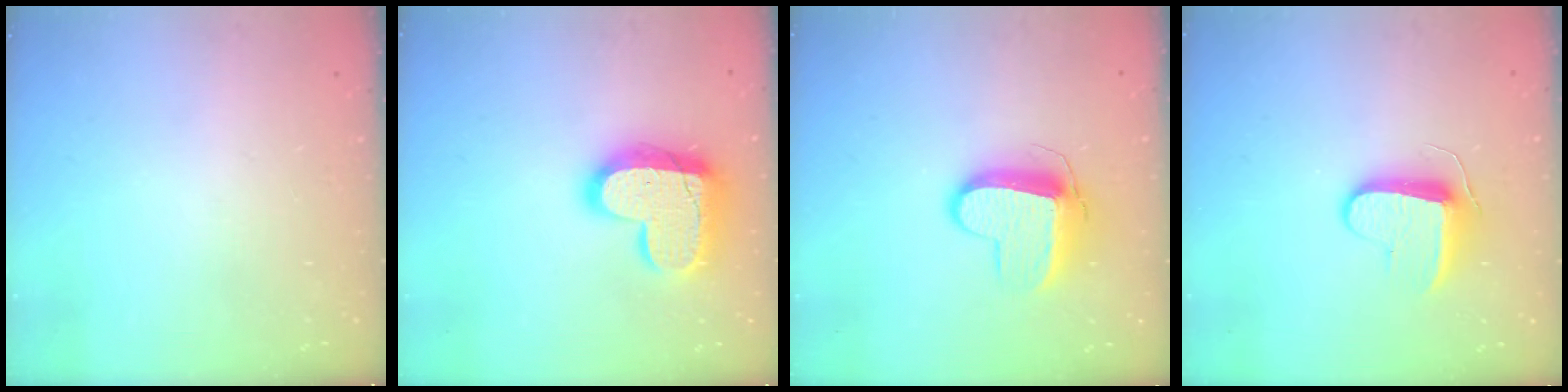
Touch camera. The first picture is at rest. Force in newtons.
{"total": 18.0, "press": 17.9, "slide": 1.3}
{"total": 11.1, "press": 11.1, "slide": 0.4}
{"total": 9.2, "press": 9.2, "slide": 0.3}